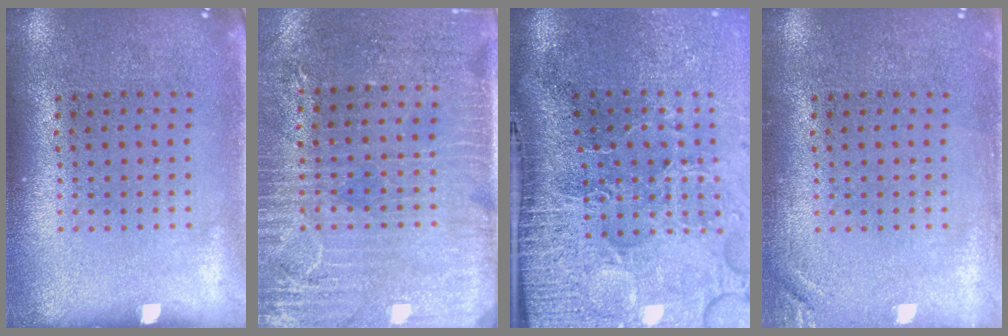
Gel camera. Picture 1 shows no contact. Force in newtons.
{"total": 3.2, "press": 2.8, "slide": 1.6}
{"total": 5.1, "press": 4.1, "slide": 3.1}
{"total": 1.3, "press": 1.3, "slide": 0.3}